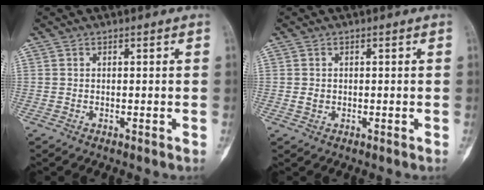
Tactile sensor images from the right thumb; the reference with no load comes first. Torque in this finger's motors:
{"motor_torque": [0.23, 0.55, 0.13, -0.24, -0.04]}